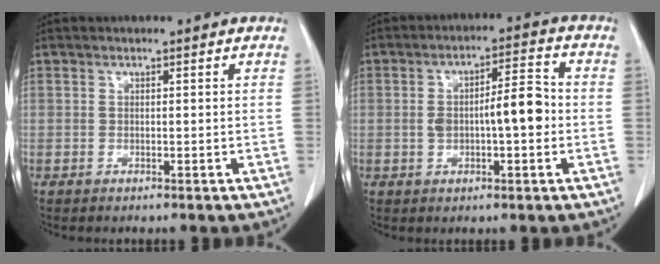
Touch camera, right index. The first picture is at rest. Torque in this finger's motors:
{"motor_torque": [0.27, -0.06, 0.19, 0.07]}